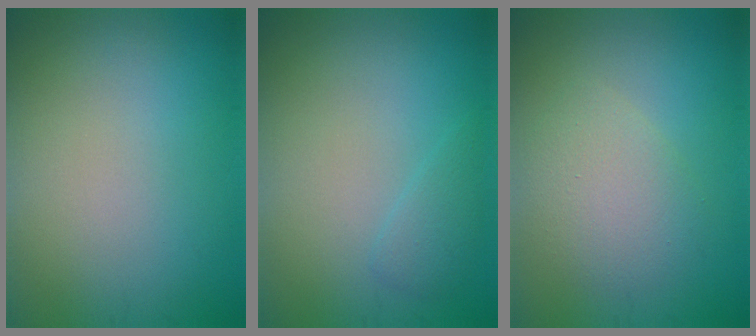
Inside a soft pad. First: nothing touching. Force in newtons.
{"total": 1.4, "press": 1.4, "slide": 0.1}
{"total": 3.3, "press": 3.3, "slide": 0.2}